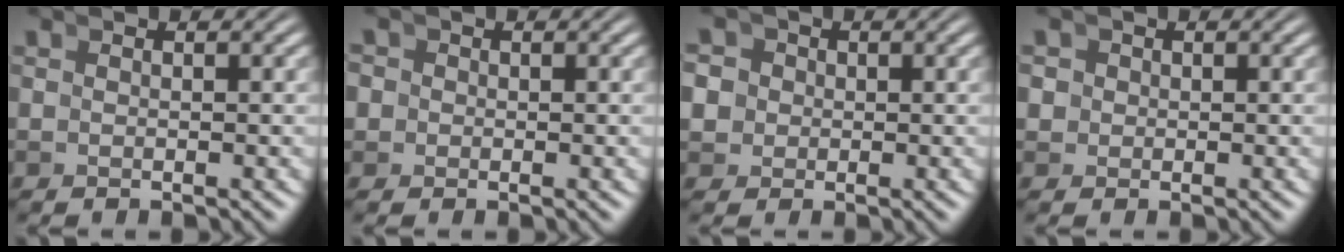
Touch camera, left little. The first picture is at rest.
{"total": 2.9, "force": [-0.3, 2.8, 0.7], "torque": [-0.019, -0.003, -0.010]}
{"total": 4.7, "force": [0.0, 4.4, 1.6], "torque": [-0.038, -0.006, -0.005]}
{"total": 2.7, "force": [-0.1, 2.6, 0.7], "torque": [-0.020, -0.003, -0.004]}